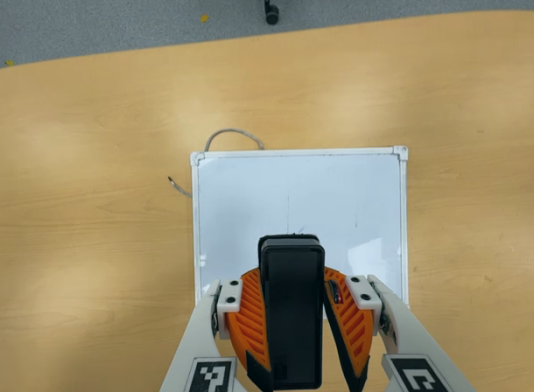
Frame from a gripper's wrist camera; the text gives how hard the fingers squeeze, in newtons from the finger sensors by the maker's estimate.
{"total": 8.5, "left": 8.1, "right": 8.9}